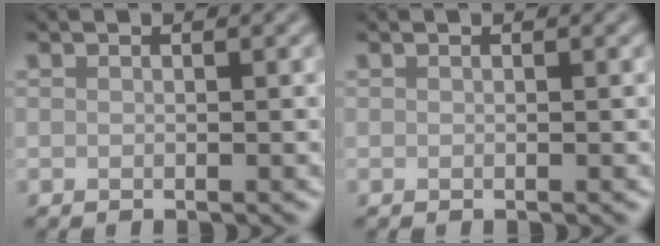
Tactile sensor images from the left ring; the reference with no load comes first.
{"total": 0.0}